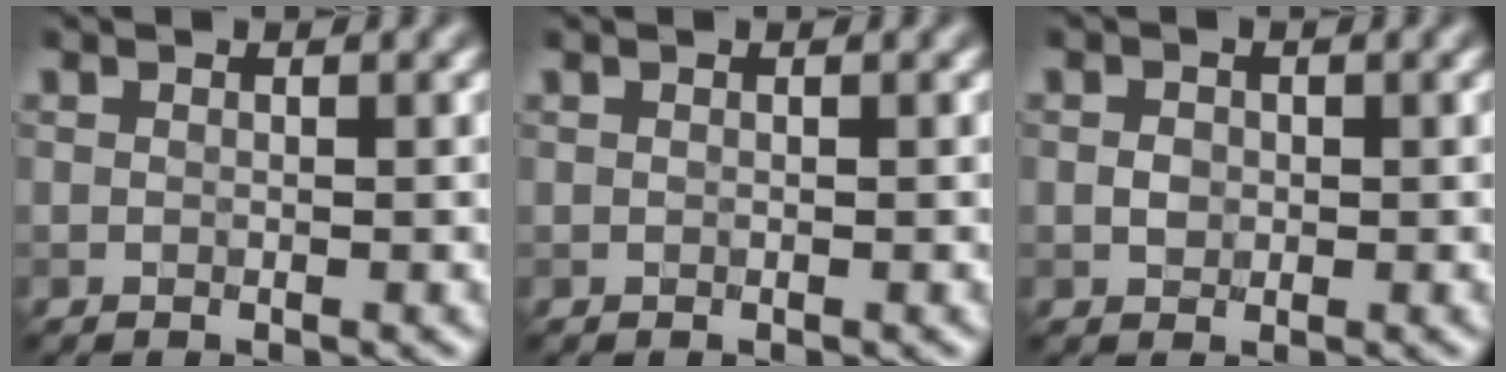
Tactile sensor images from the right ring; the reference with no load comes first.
{"total": 0.0}
{"total": 1.2, "force": [-0.1, 1.0, 0.6], "torque": [-0.010, -0.001, -0.004]}